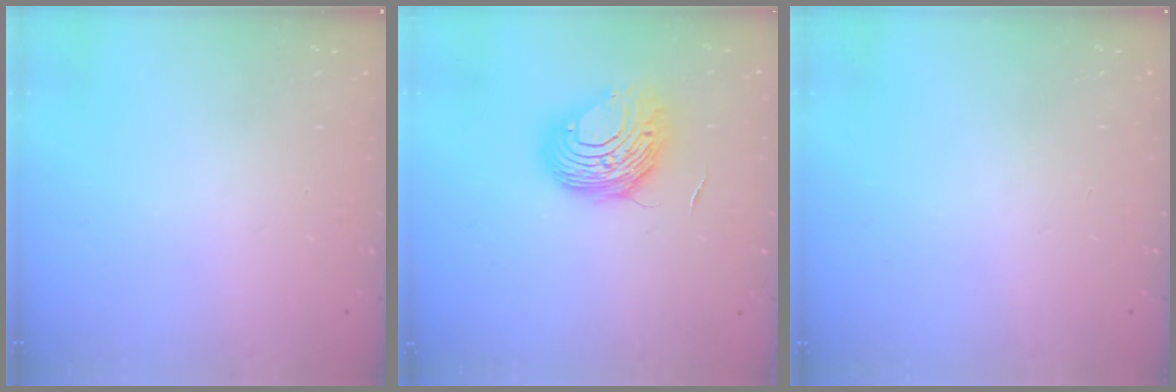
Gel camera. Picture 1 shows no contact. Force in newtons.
{"total": 9.6, "press": 9.5, "slide": 0.7}
{"total": 0.0}